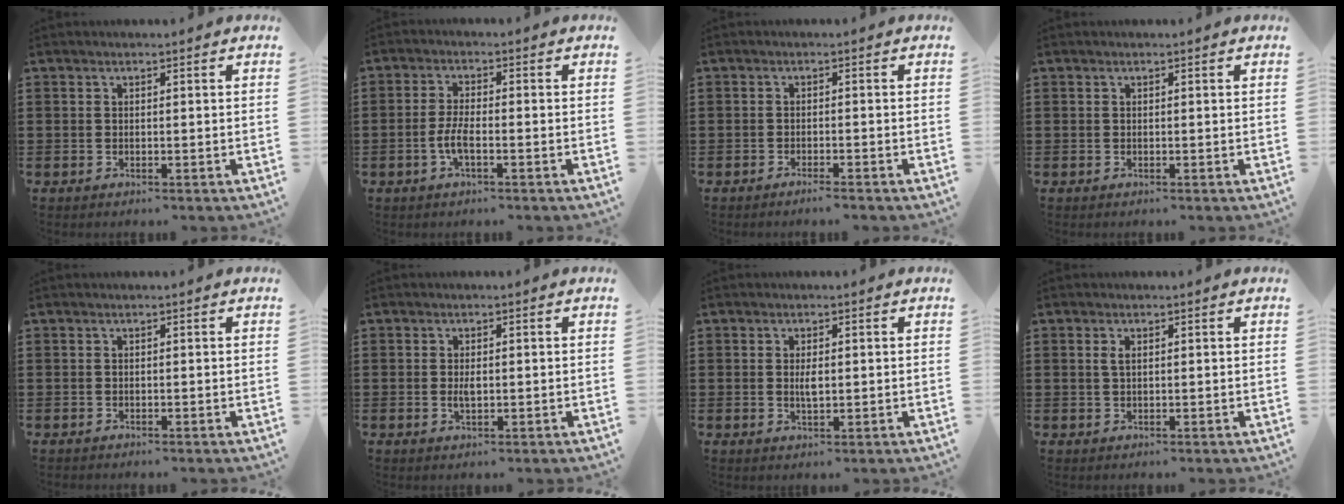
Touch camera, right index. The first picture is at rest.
{"total": 3.8, "force": [-1.3, 1.0, 3.4], "torque": [-0.080, -0.004, -0.030]}
{"total": 1.3, "force": [-1.2, -0.1, 0.6], "torque": [-0.010, -0.001, -0.022]}
{"total": 0.0}
{"total": 0.0}
{"total": 1.9, "force": [-0.1, 0.8, 1.7], "torque": [-0.032, 0.002, -0.003]}
{"total": 2.4, "force": [0.1, 0.8, 2.3], "torque": [-0.045, 0.001, 0.000]}
{"total": 1.5, "force": [0.5, 0.7, 1.3], "torque": [-0.028, 0.004, 0.007]}